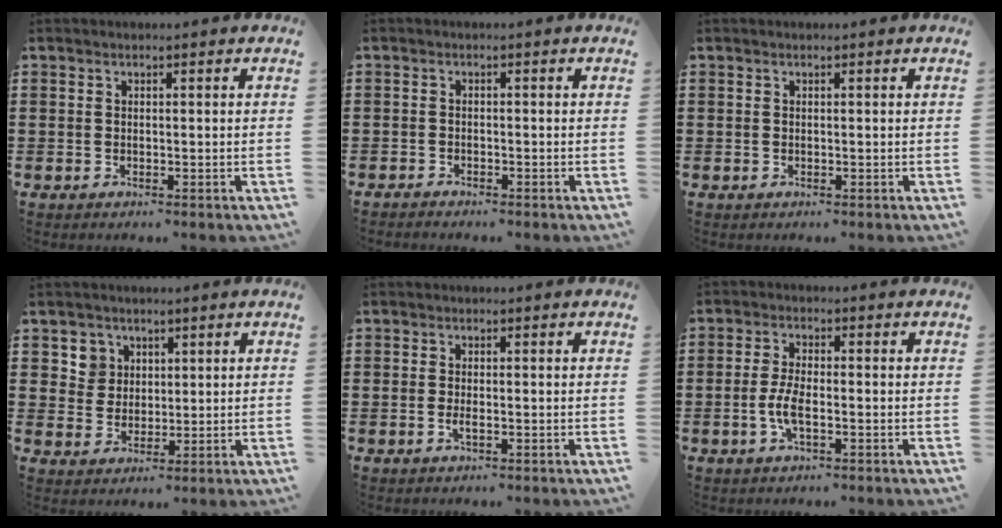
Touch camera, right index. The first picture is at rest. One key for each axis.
{"total": 1.1, "fx": -1.1, "fy": 0.1, "fz": 0.0, "tx": -0.004, "ty": 0.000, "tz": -0.024}
{"total": 0.0}
{"total": 4.2, "fx": 2.1, "fy": 3.6, "fz": 0.2, "tx": -0.015, "ty": 0.011, "tz": 0.038}
{"total": 1.3, "fx": -0.3, "fy": 0.4, "fz": 1.2, "tx": -0.022, "ty": -0.002, "tz": -0.005}
{"total": 4.2, "fx": -1.1, "fy": 1.4, "fz": 3.8, "tx": -0.087, "ty": -0.002, "tz": -0.025}